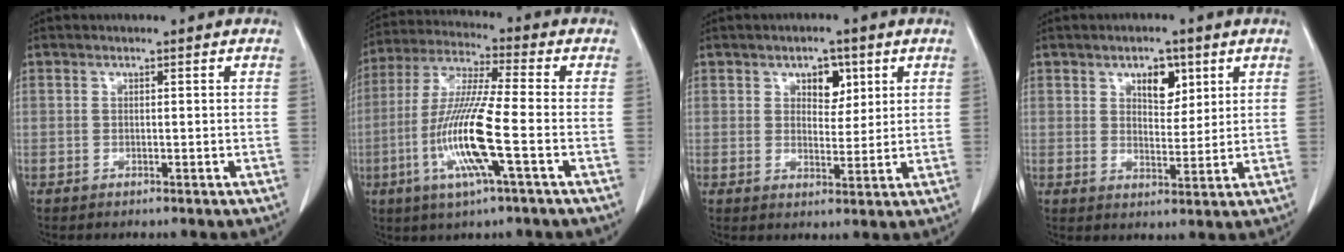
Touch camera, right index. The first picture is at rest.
{"total": 13.4, "force": [-3.7, 0.2, 12.9], "torque": [-0.268, -0.012, -0.080]}
{"total": 4.5, "force": [2.1, 2.7, 2.9], "torque": [-0.038, 0.005, 0.032]}
{"total": 5.1, "force": [2.6, 2.7, 3.4], "torque": [-0.051, 0.001, 0.042]}